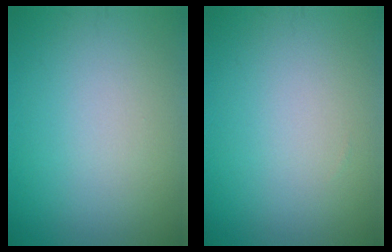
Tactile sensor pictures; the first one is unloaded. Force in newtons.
{"total": 0.0}